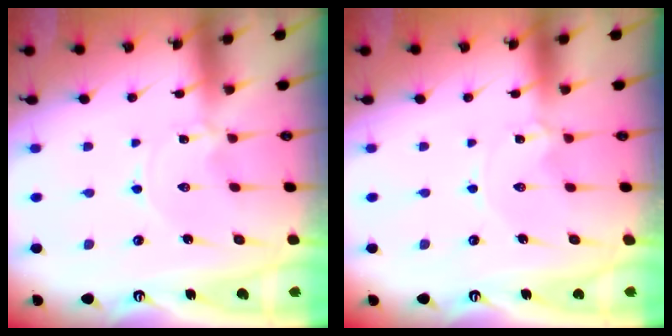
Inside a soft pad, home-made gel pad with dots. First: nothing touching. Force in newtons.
{"total": 0.5, "press": 0.5, "slide": 0.1}